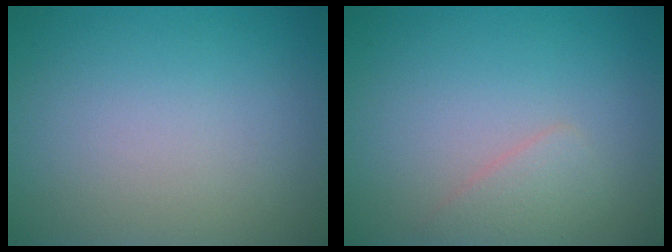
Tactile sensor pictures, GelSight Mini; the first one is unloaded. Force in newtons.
{"total": 1.7, "press": 1.7, "slide": 0.1}